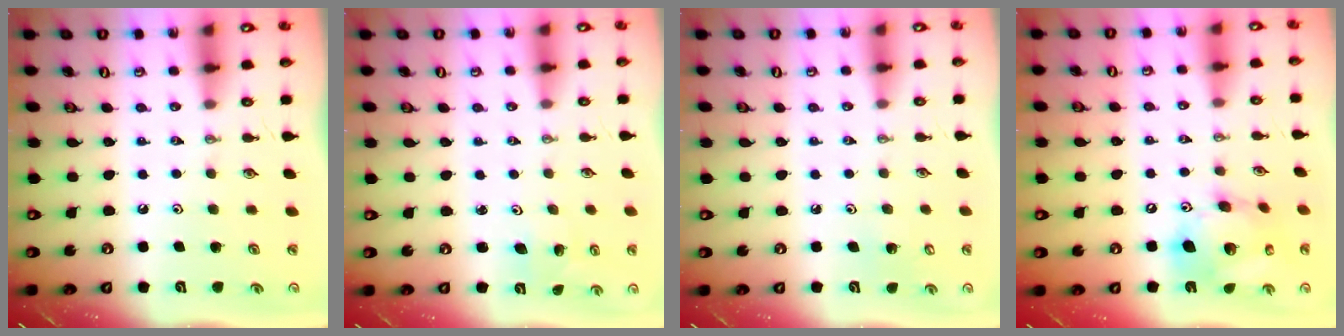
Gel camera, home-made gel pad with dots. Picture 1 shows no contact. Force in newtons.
{"total": 1.5, "press": 1.5, "slide": 0.1}
{"total": 3.3, "press": 3.3, "slide": 0.3}
{"total": 16.9, "press": 16.6, "slide": 3.3}